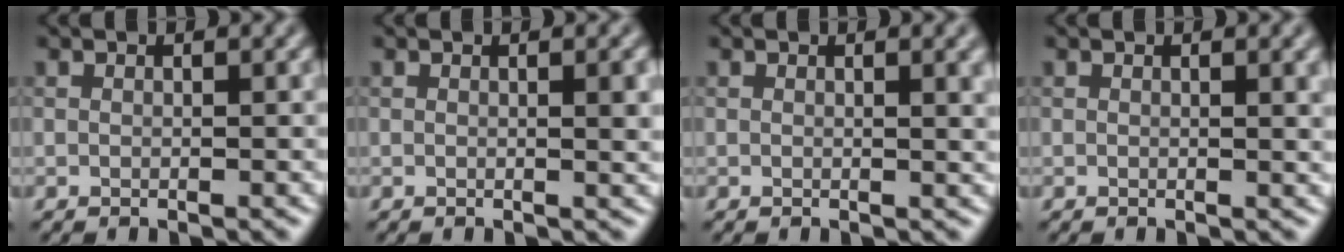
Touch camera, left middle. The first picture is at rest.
{"total": 2.1, "force": [0.3, 0.5, 2.0], "torque": [-0.022, 0.001, 0.002]}
{"total": 2.3, "force": [0.7, 0.7, 2.0], "torque": [-0.016, 0.004, 0.007]}
{"total": 1.7, "force": [0.5, 0.5, 1.6], "torque": [-0.014, 0.002, 0.005]}